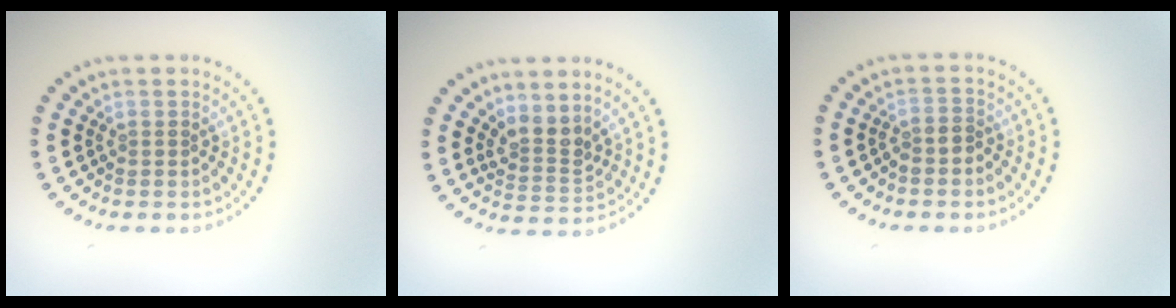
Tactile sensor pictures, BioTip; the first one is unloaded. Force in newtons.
{"total": 2.6, "press": 1.9, "slide": 1.7}
{"total": 1.3, "press": 1.0, "slide": 0.9}